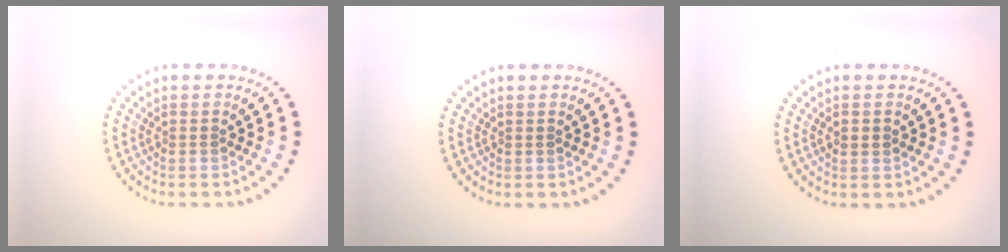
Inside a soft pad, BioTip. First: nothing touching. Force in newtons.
{"total": 0.0}
{"total": 1.2, "press": 1.2, "slide": 0.2}